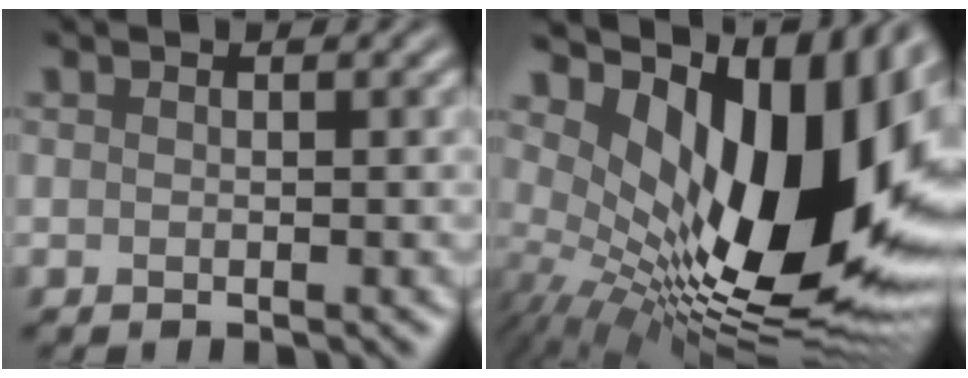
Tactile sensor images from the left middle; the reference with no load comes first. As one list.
[{"total": 17.0, "force": [3.2, 8.3, 14.5], "torque": [-0.221, -0.001, 0.049]}]